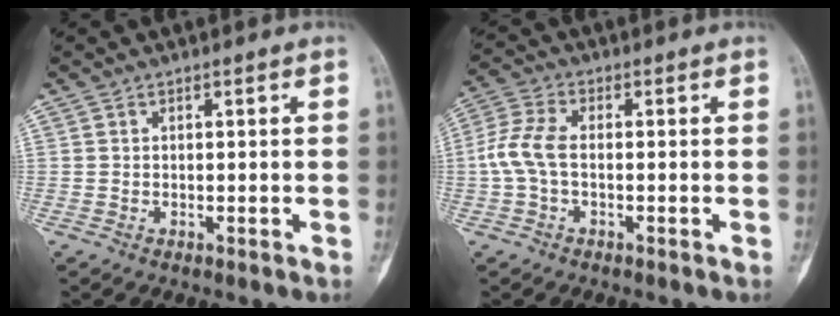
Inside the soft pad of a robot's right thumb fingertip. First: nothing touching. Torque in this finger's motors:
{"motor_torque": [0.78, 0.80, 0.67, -0.30, 0.09]}